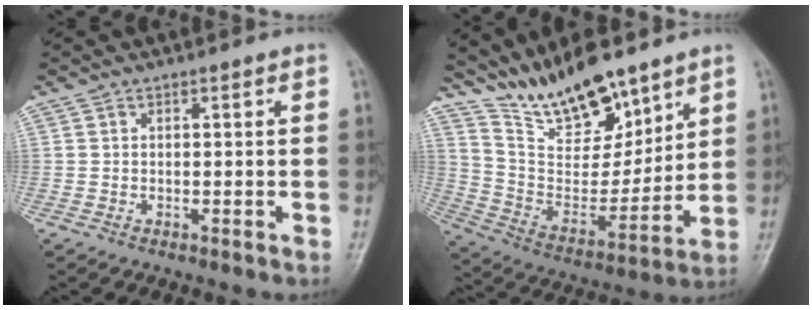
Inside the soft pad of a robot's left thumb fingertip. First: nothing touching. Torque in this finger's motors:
{"motor_torque": [0.48, 0.12, 1.38, -1.40, 0.07]}